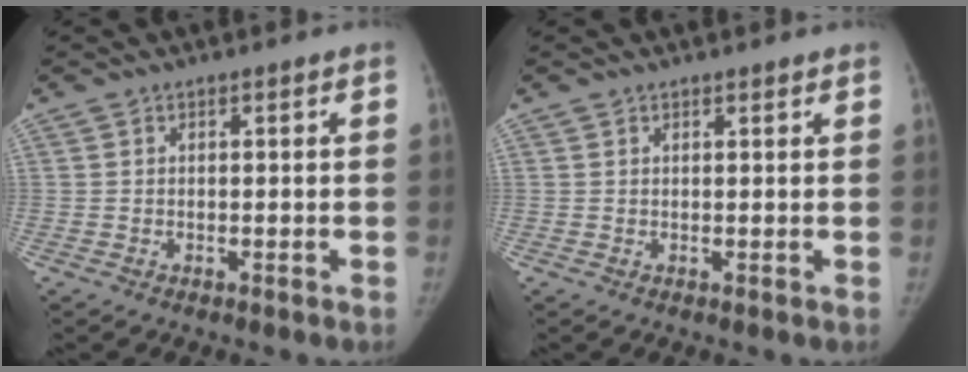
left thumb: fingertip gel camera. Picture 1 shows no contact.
{"total": 0.7, "force": [0.7, 0.2, 0.0], "torque": [0.002, -0.004, 0.010]}